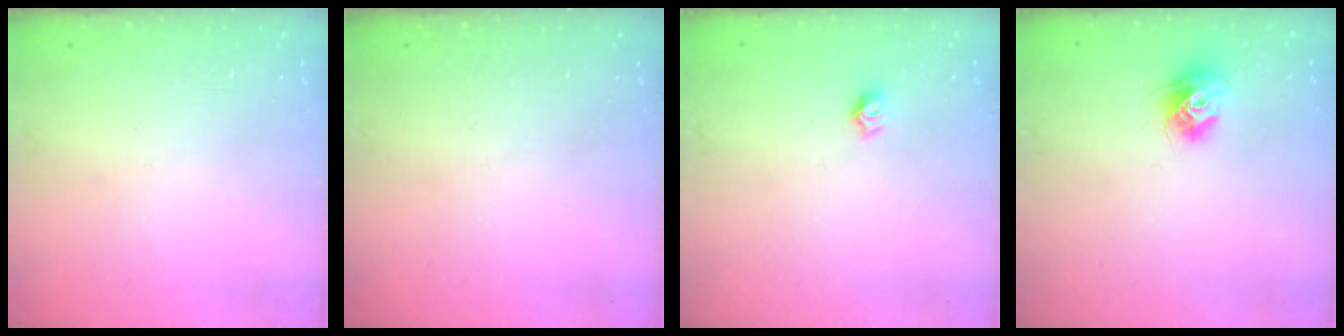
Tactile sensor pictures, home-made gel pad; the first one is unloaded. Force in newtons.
{"total": 0.0}
{"total": 4.2, "press": 4.2, "slide": 0.4}
{"total": 9.5, "press": 9.5, "slide": 0.2}